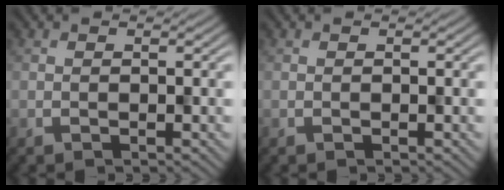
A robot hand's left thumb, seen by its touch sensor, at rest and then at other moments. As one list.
[{"total": 0.0}]